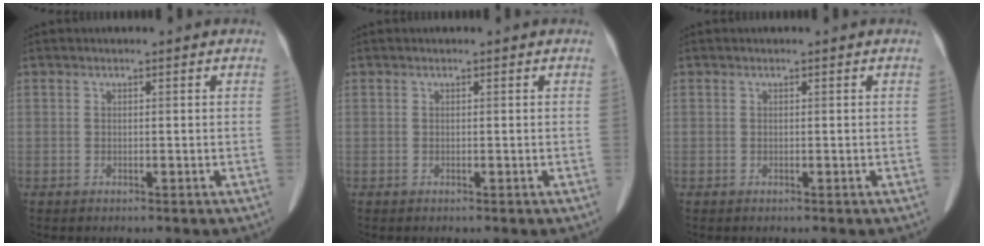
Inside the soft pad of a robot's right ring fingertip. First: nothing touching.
{"total": 0.0}
{"total": 0.0}